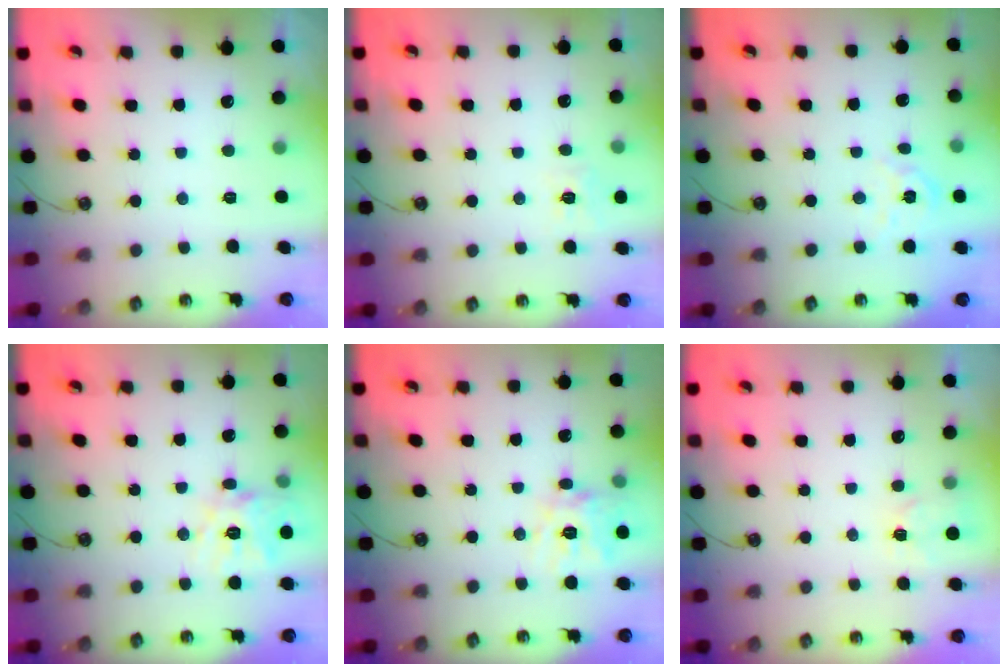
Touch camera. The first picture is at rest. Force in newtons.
{"total": 7.4, "press": 7.4, "slide": 0.6}
{"total": 4.1, "press": 4.1, "slide": 0.6}
{"total": 13.5, "press": 13.4, "slide": 1.5}
{"total": 12.8, "press": 12.8, "slide": 1.2}
{"total": 4.2, "press": 4.2, "slide": 0.6}